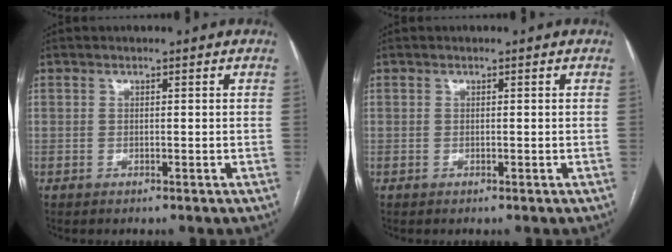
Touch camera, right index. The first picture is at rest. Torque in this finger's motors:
{"motor_torque": [-0.28, 0.12, -0.03, -0.01]}